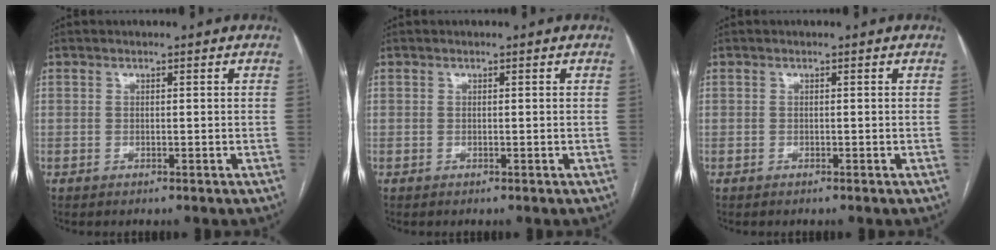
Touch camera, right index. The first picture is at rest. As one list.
[{"total": 0.0}, {"total": 0.0}]